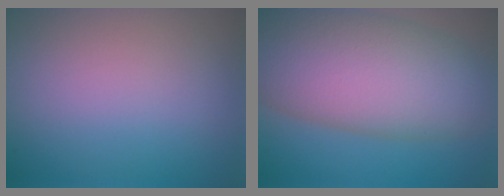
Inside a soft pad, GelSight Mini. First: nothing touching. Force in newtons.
{"total": 12.3, "press": 12.3, "slide": 0.5}